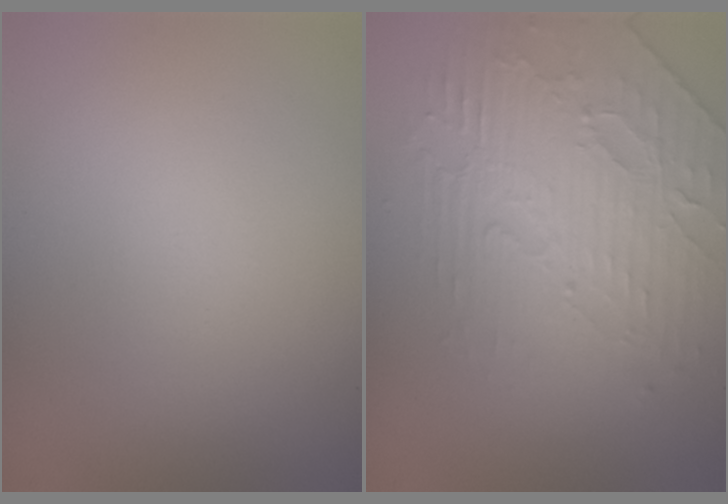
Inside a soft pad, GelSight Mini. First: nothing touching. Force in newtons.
{"total": 4.0, "press": 3.6, "slide": 1.6}